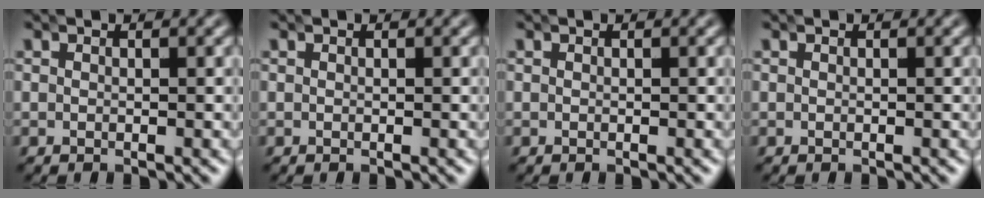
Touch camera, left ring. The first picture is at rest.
{"total": 0.0}
{"total": 0.0}
{"total": 0.0}